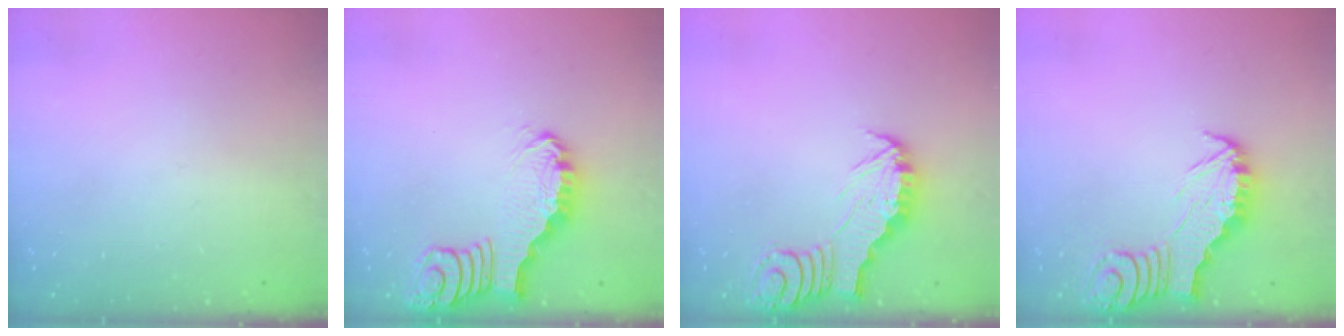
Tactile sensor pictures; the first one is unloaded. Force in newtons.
{"total": 2.2, "press": 2.2, "slide": 0.2}
{"total": 2.9, "press": 2.9, "slide": 0.3}
{"total": 2.5, "press": 2.5, "slide": 0.2}